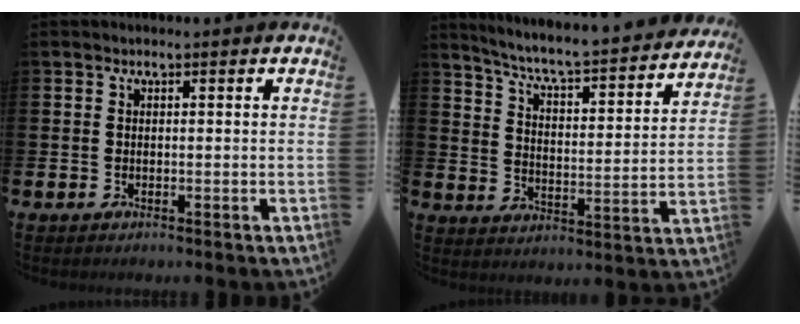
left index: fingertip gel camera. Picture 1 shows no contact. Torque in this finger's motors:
{"motor_torque": [-0.15, -1.24, 0.57, 0.18]}